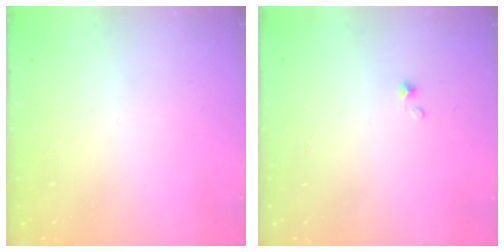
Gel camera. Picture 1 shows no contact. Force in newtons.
{"total": 0.0}